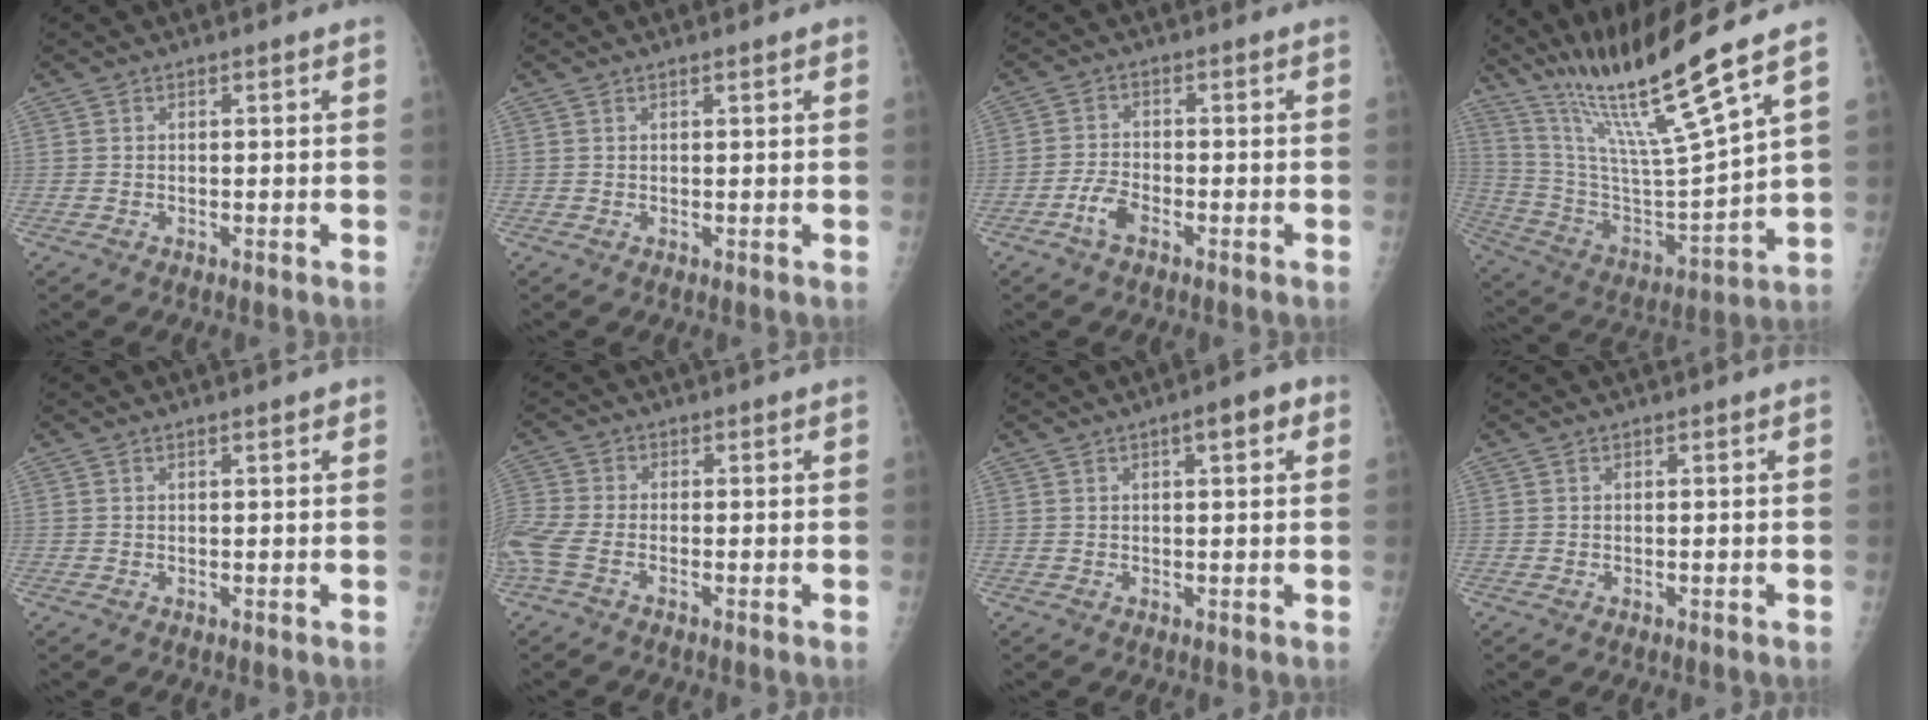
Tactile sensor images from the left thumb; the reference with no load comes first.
{"total": 0.8, "force": [0.5, 0.1, 0.6], "torque": [-0.007, 0.001, 0.005]}
{"total": 3.7, "force": [-2.4, 1.8, 2.2], "torque": [-0.044, 0.014, -0.047]}
{"total": 19.4, "force": [14.5, -0.9, 12.8], "torque": [-0.213, -0.080, 0.277]}
{"total": 1.0, "force": [0.6, 0.2, 0.7], "torque": [-0.009, 0.000, 0.006]}
{"total": 6.5, "force": [-2.4, 3.1, 5.1], "torque": [-0.146, 0.004, -0.058]}
{"total": 4.3, "force": [1.8, 1.3, 3.6], "torque": [-0.042, 0.010, 0.021]}
{"total": 0.0}